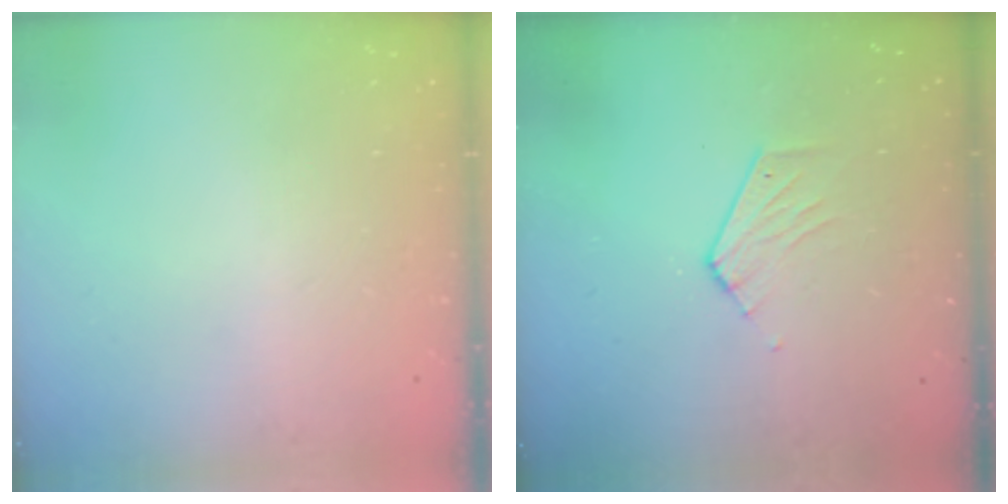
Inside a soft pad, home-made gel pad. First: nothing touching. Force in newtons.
{"total": 4.3, "press": 4.3, "slide": 0.4}